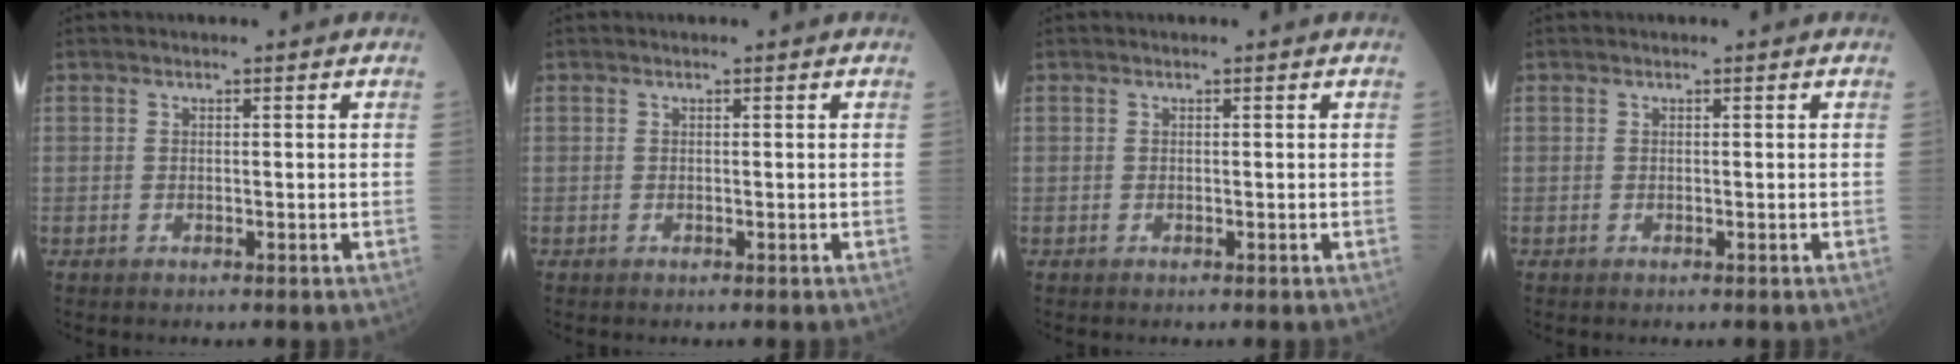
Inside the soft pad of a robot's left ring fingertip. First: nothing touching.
{"total": 0.0}
{"total": 0.0}
{"total": 0.0}